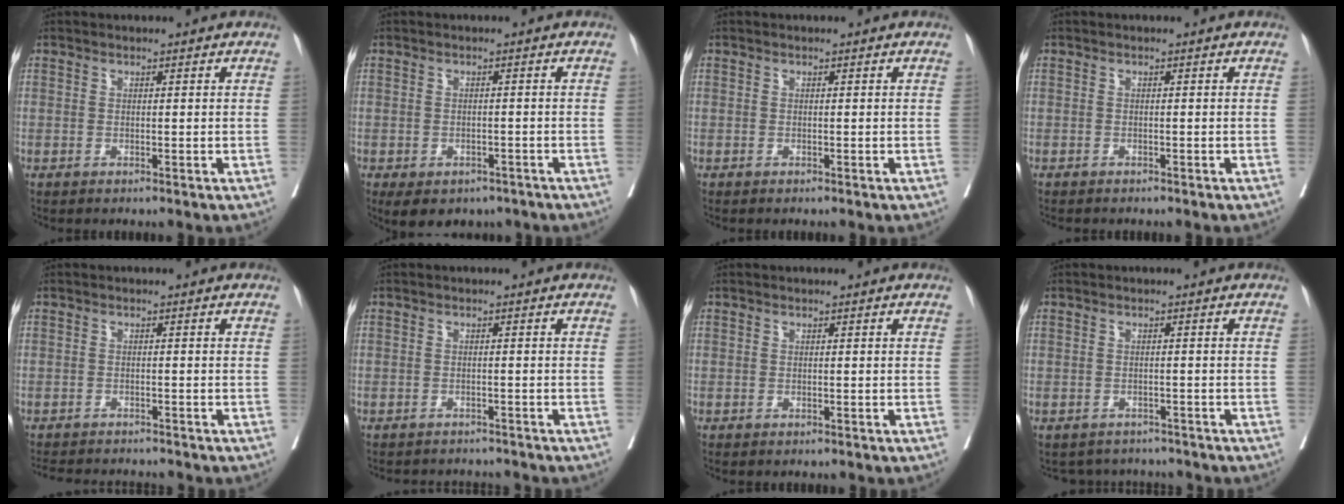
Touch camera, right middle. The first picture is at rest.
{"total": 7.9, "force": [-5.7, 4.5, 3.1], "torque": [-0.040, 0.005, -0.071]}
{"total": 0.0}
{"total": 2.5, "force": [-2.2, 0.7, 1.0], "torque": [-0.018, -0.004, -0.023]}
{"total": 8.3, "force": [-7.8, 1.2, 2.3], "torque": [-0.031, -0.004, -0.108]}
{"total": 5.3, "force": [-5.1, 1.1, 0.4], "torque": [0.001, -0.001, -0.063]}
{"total": 1.0, "force": [-0.9, 0.3, 0.3], "torque": [-0.007, -0.002, -0.013]}
{"total": 4.4, "force": [-4.2, 1.5, -0.4], "torque": [0.010, 0.010, -0.052]}